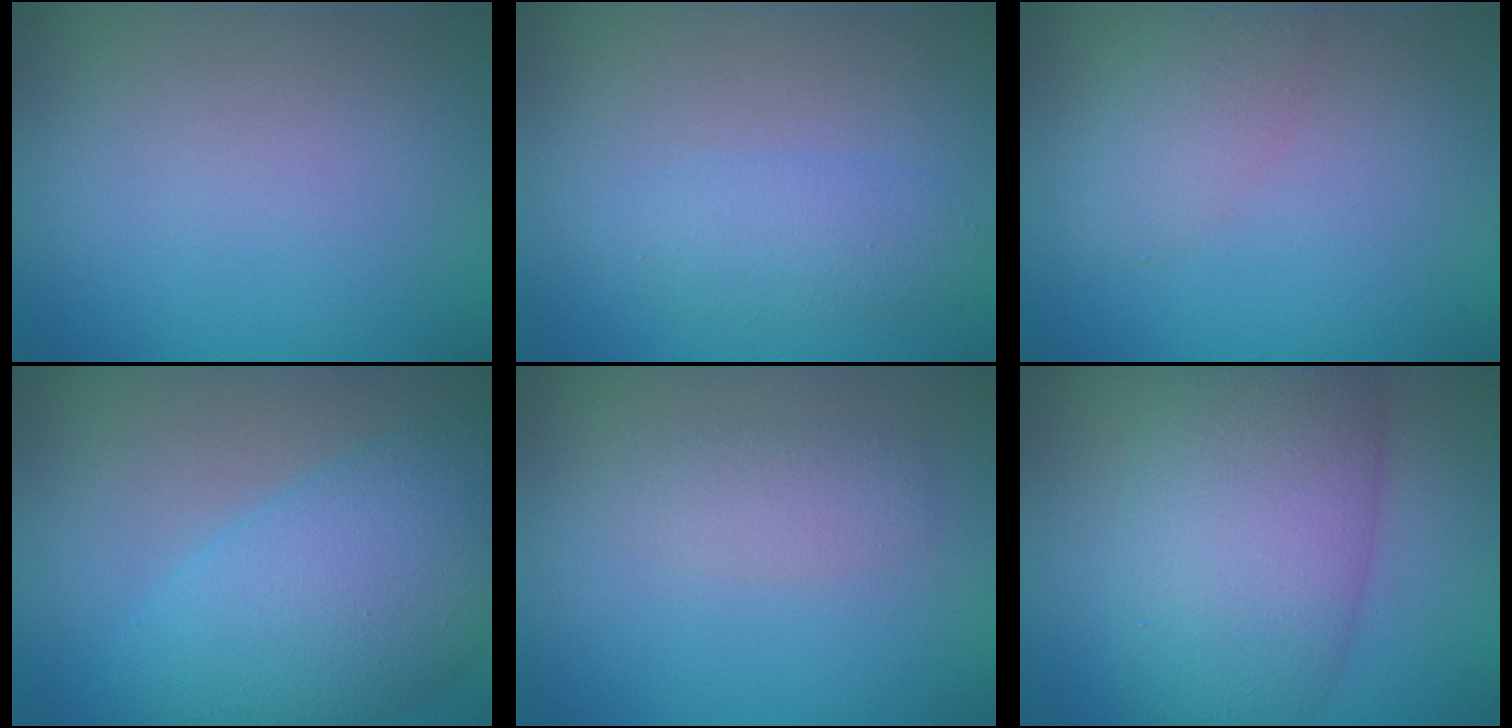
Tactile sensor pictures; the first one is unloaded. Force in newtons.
{"total": 2.4, "press": 2.4, "slide": 0.3}
{"total": 2.4, "press": 2.4, "slide": 0.1}
{"total": 9.3, "press": 9.3, "slide": 0.3}
{"total": 1.9, "press": 1.9, "slide": 0.1}
{"total": 11.0, "press": 11.0, "slide": 0.6}